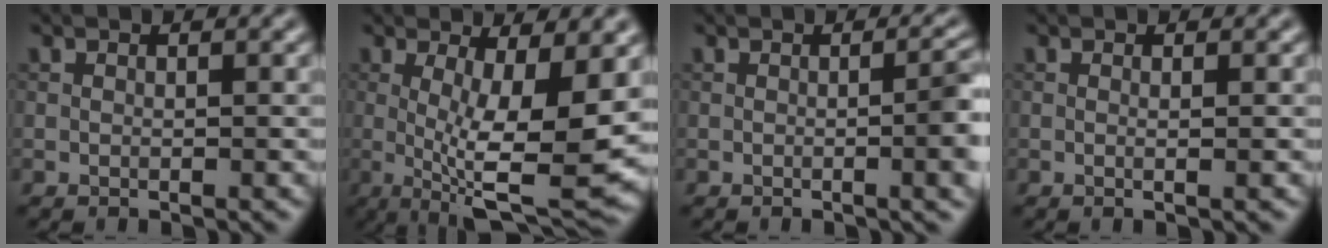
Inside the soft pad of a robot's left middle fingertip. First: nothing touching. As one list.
[{"total": 10.1, "force": [-0.4, 2.6, 9.8], "torque": [-0.158, -0.019, 0.000]}, {"total": 3.7, "force": [-0.5, 0.9, 3.5], "torque": [-0.042, 0.004, -0.009]}, {"total": 0.9, "force": [0.1, 0.3, 0.8], "torque": [-0.011, 0.000, -0.003]}]